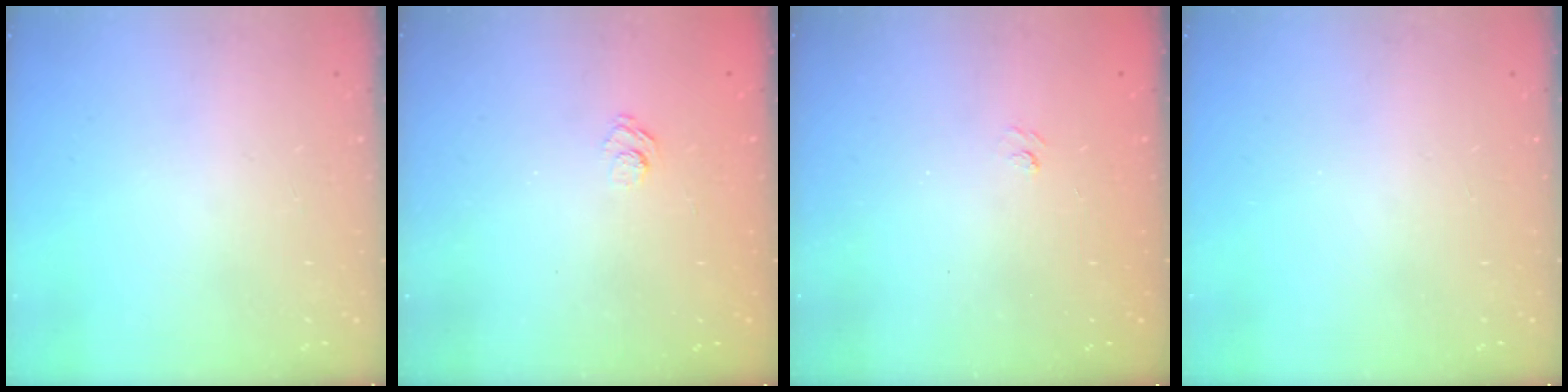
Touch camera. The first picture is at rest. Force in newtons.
{"total": 3.1, "press": 2.8, "slide": 1.3}
{"total": 1.9, "press": 1.7, "slide": 0.9}
{"total": 0.0}